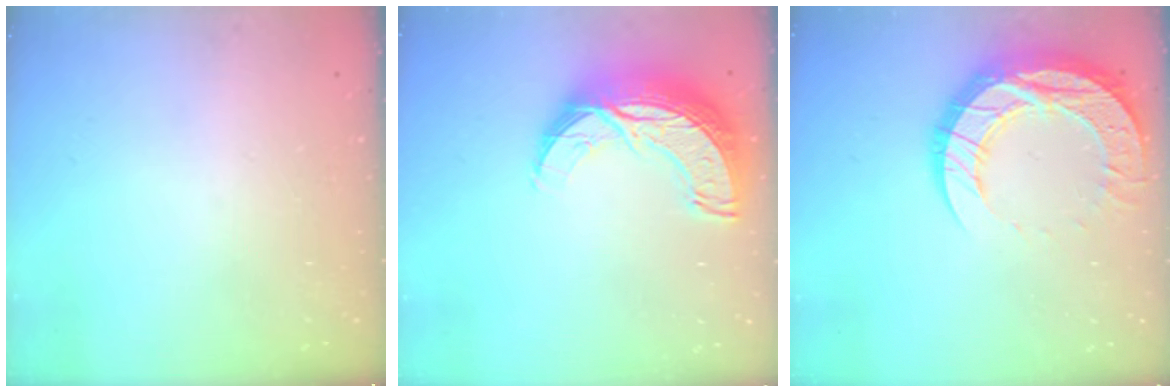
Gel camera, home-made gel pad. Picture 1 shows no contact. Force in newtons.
{"total": 15.0, "press": 14.9, "slide": 1.0}
{"total": 18.4, "press": 18.4, "slide": 1.6}